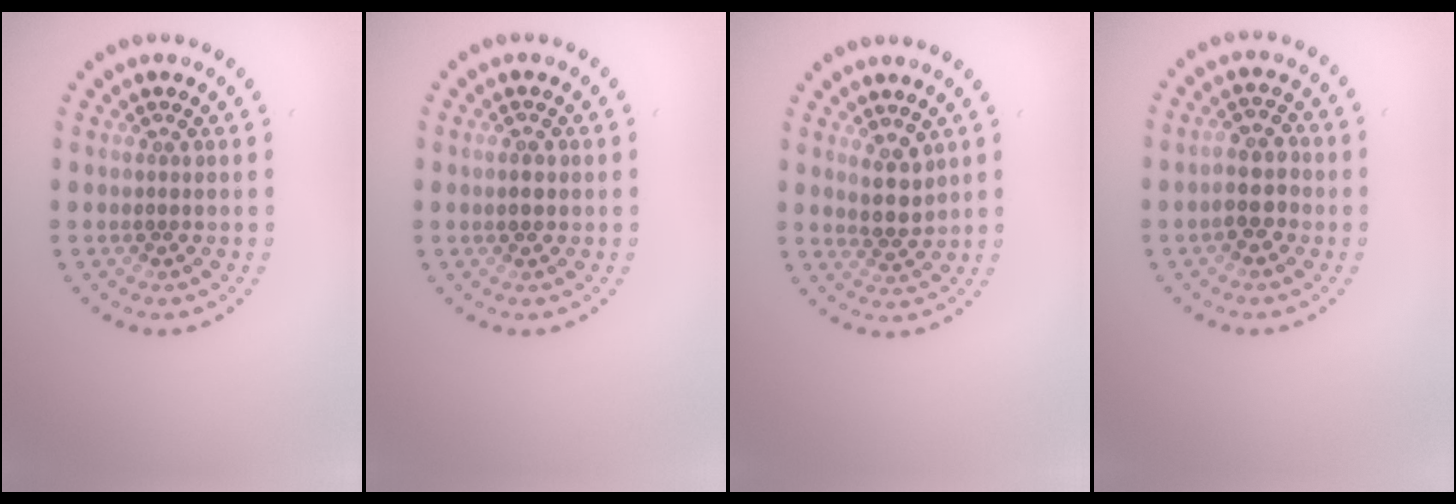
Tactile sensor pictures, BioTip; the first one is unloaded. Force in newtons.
{"total": 1.6, "press": 1.6, "slide": 0.1}
{"total": 2.6, "press": 2.3, "slide": 1.3}
{"total": 2.9, "press": 2.8, "slide": 0.9}